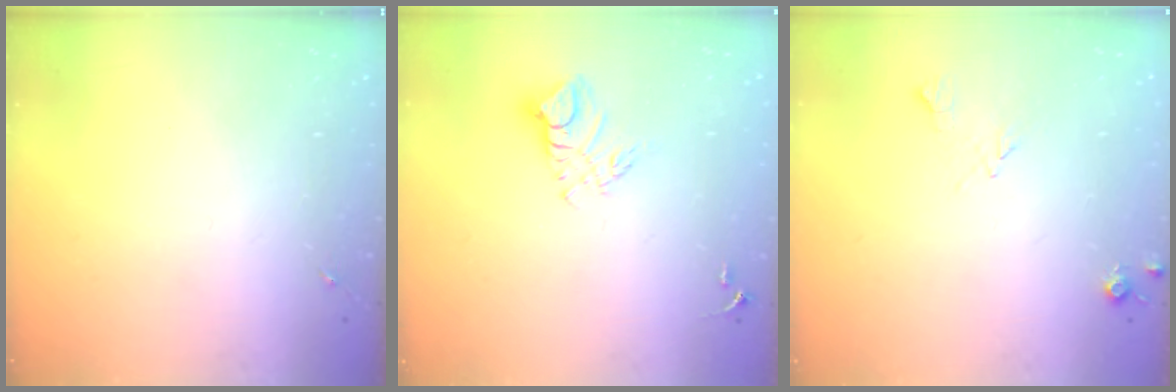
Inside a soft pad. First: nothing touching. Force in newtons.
{"total": 9.3, "press": 9.3, "slide": 0.9}
{"total": 5.8, "press": 5.8, "slide": 0.8}